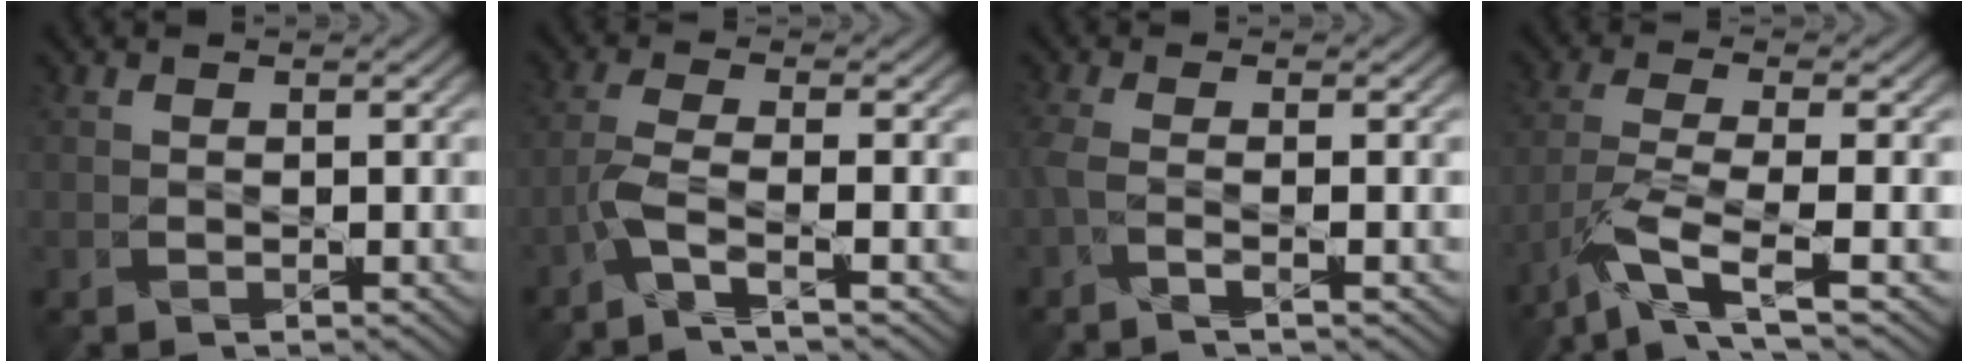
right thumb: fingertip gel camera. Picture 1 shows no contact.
{"total": 3.6, "force": [-2.1, -0.3, 2.9], "torque": [-0.071, 0.003, -0.056]}
{"total": 2.8, "force": [-1.4, -0.2, 2.4], "torque": [-0.064, -0.003, -0.037]}
{"total": 6.4, "force": [-4.1, 0.6, 4.9], "torque": [-0.104, -0.002, -0.085]}